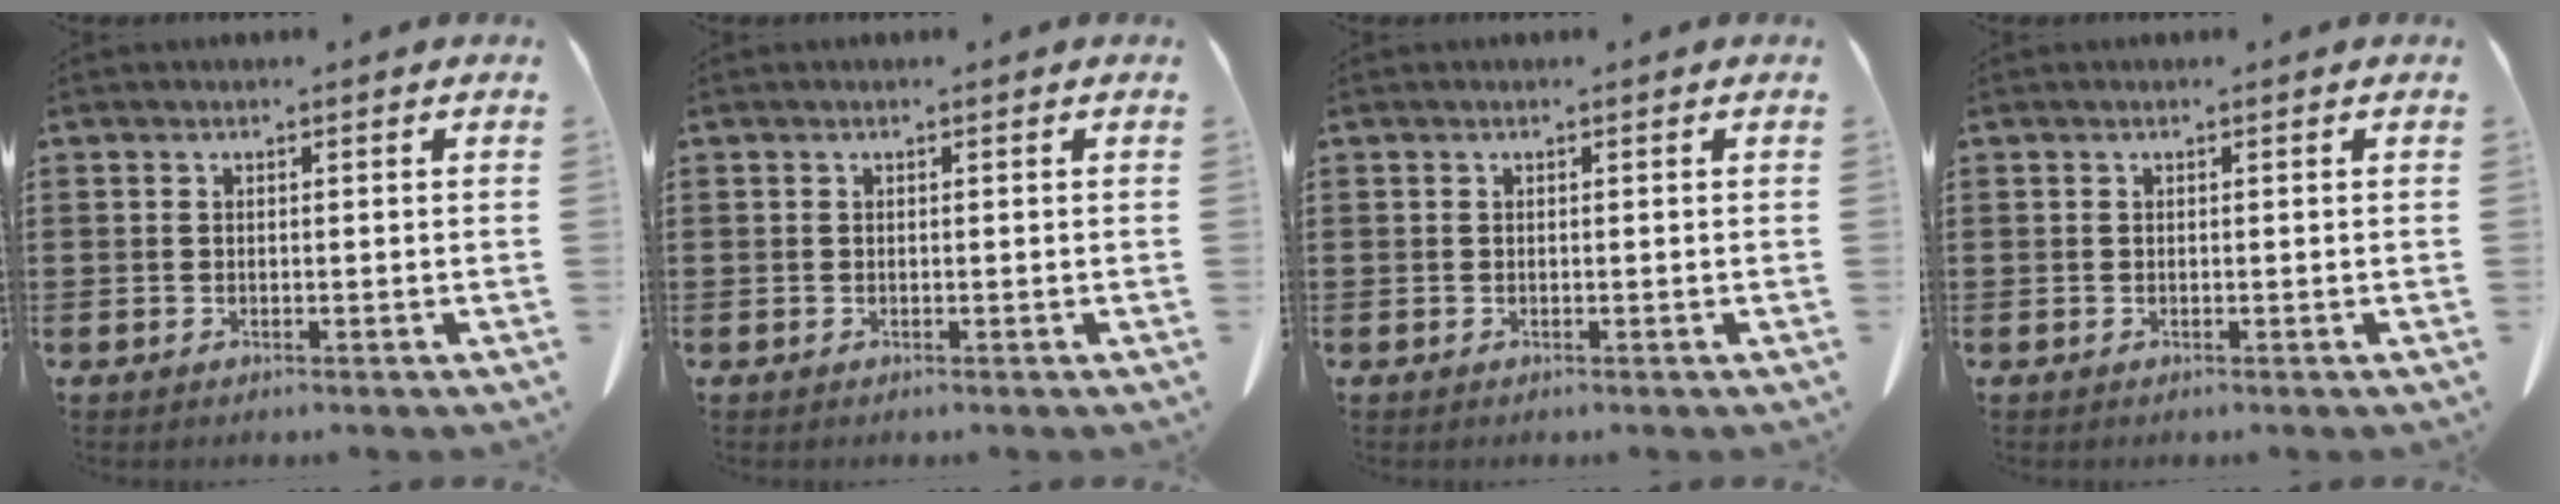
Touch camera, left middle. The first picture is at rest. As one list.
[{"total": 0.0}, {"total": 0.0}, {"total": 0.0}]